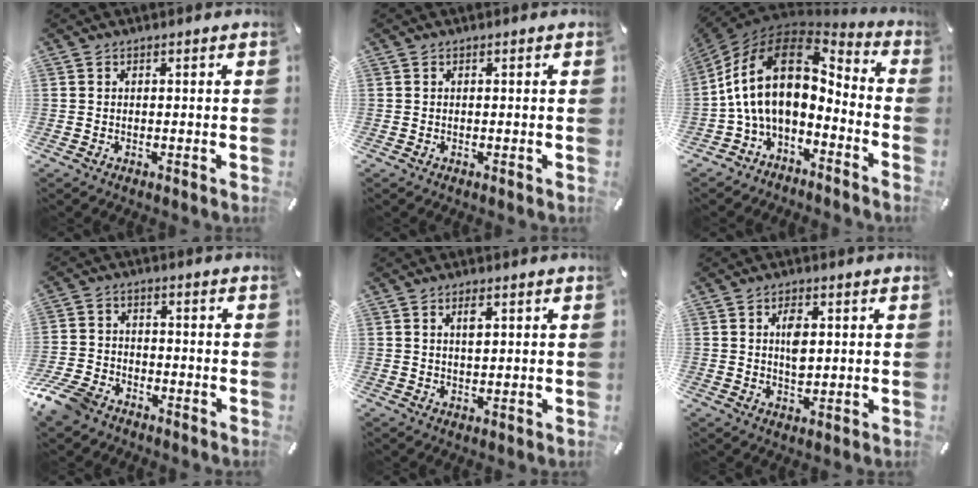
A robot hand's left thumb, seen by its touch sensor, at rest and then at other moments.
{"total": 0.0}
{"total": 19.1, "force": [0.5, 11.4, 15.3], "torque": [-0.324, -0.003, 0.006]}
{"total": 8.4, "force": [-6.5, 4.4, 3.2], "torque": [-0.072, 0.031, -0.126]}
{"total": 2.4, "force": [1.0, 1.1, 1.9], "torque": [-0.033, 0.000, 0.014]}
{"total": 4.9, "force": [0.9, 2.8, 3.9], "torque": [-0.067, 0.001, 0.011]}